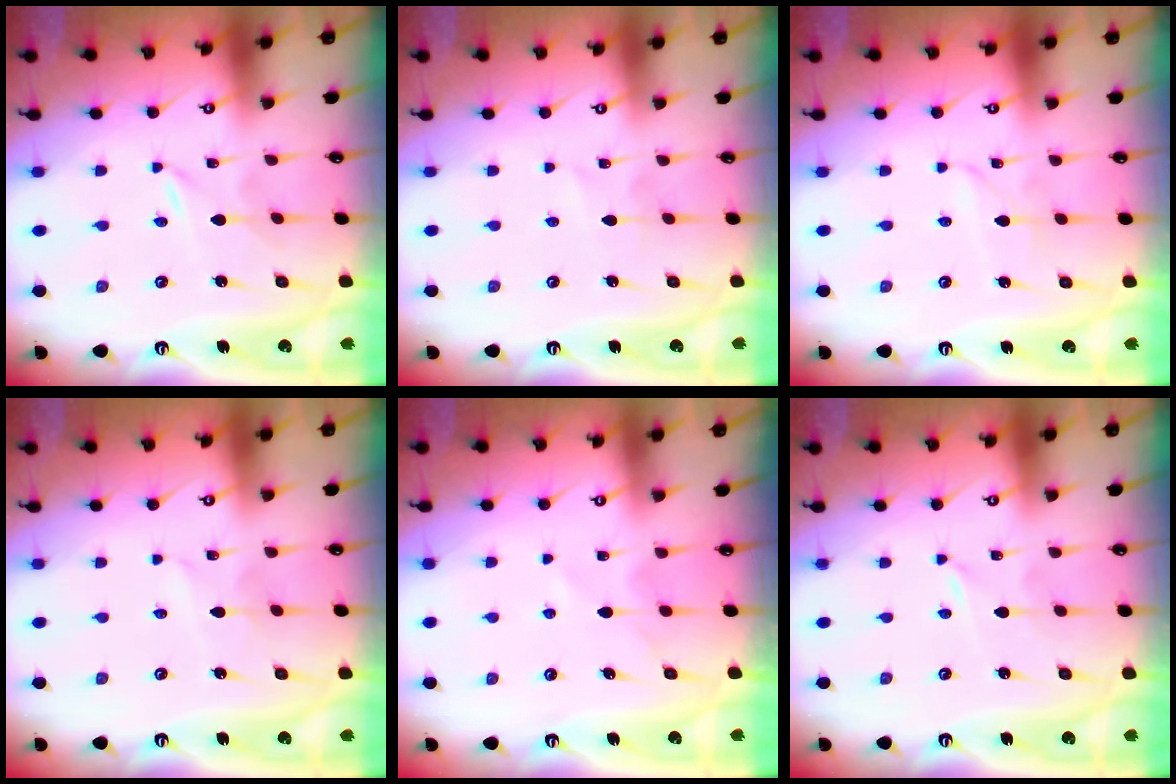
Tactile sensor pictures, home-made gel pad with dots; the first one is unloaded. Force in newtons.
{"total": 2.0, "press": 2.0, "slide": 0.2}
{"total": 1.8, "press": 1.8, "slide": 0.1}
{"total": 2.8, "press": 2.8, "slide": 0.3}
{"total": 5.6, "press": 5.5, "slide": 0.7}
{"total": 0.0}